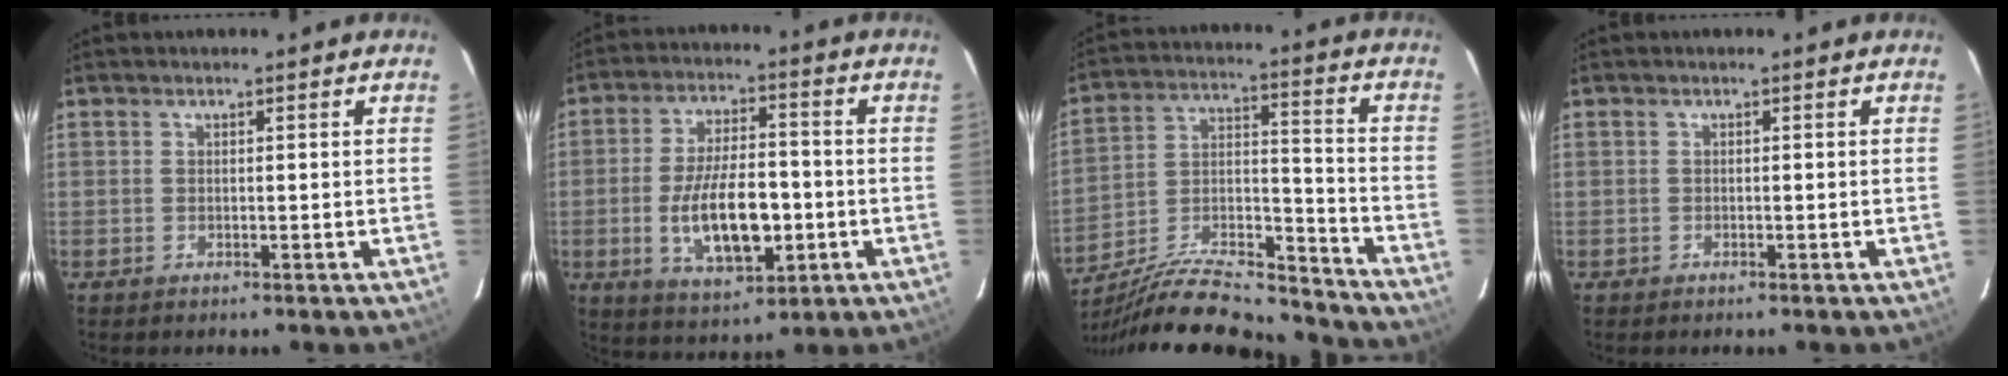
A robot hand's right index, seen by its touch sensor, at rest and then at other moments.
{"total": 13.7, "force": [-3.1, 6.1, 11.9], "torque": [-0.228, -0.006, -0.041]}
{"total": 22.9, "force": [-19.9, 5.3, 10.1], "torque": [-0.176, 0.002, -0.310]}
{"total": 0.6, "force": [-0.4, 0.5, -0.1], "torque": [0.000, 0.003, -0.007]}